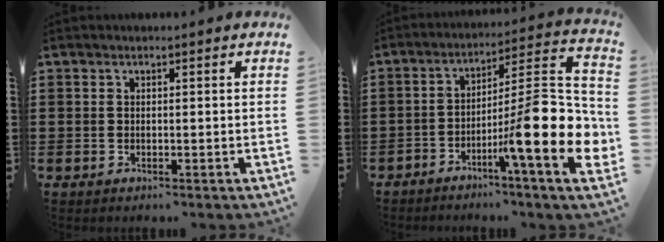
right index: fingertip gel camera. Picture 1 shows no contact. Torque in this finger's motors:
{"motor_torque": [2.14, 0.00, 1.05, 0.21]}